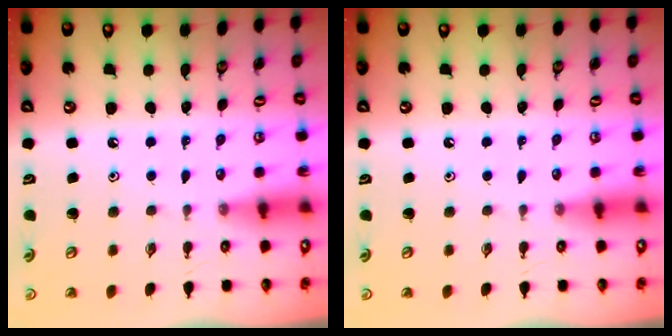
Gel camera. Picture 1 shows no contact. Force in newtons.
{"total": 0.0}